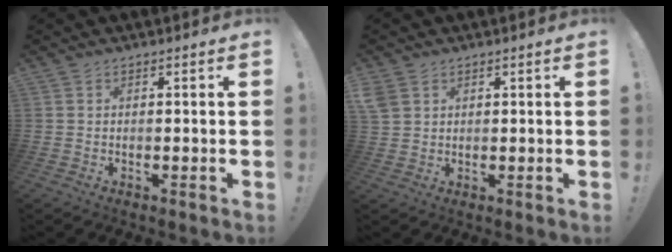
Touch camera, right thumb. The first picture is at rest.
{"total": 3.9, "force": [2.2, 2.7, 1.6], "torque": [-0.026, -0.005, 0.046]}